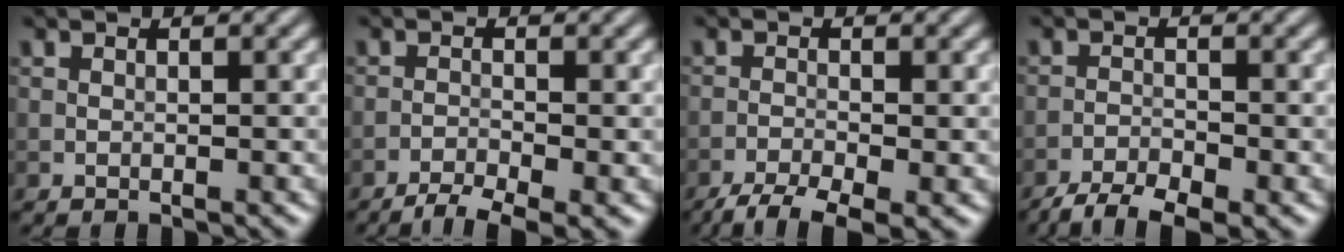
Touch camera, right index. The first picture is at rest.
{"total": 3.4, "force": [-2.5, 0.5, 2.2], "torque": [-0.046, -0.001, -0.049]}
{"total": 4.4, "force": [-3.2, 1.0, 2.9], "torque": [-0.056, -0.008, -0.061]}
{"total": 4.5, "force": [-3.5, 1.2, 2.6], "torque": [-0.049, -0.002, -0.066]}